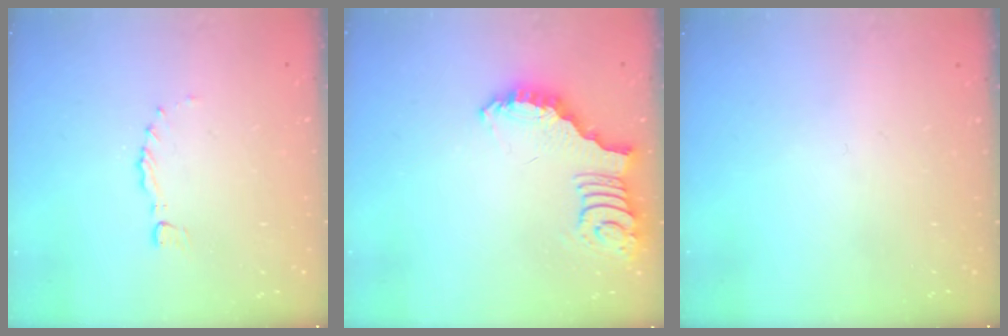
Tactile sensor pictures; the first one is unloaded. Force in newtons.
{"total": 2.4, "press": 2.4, "slide": 0.5}
{"total": 0.0}